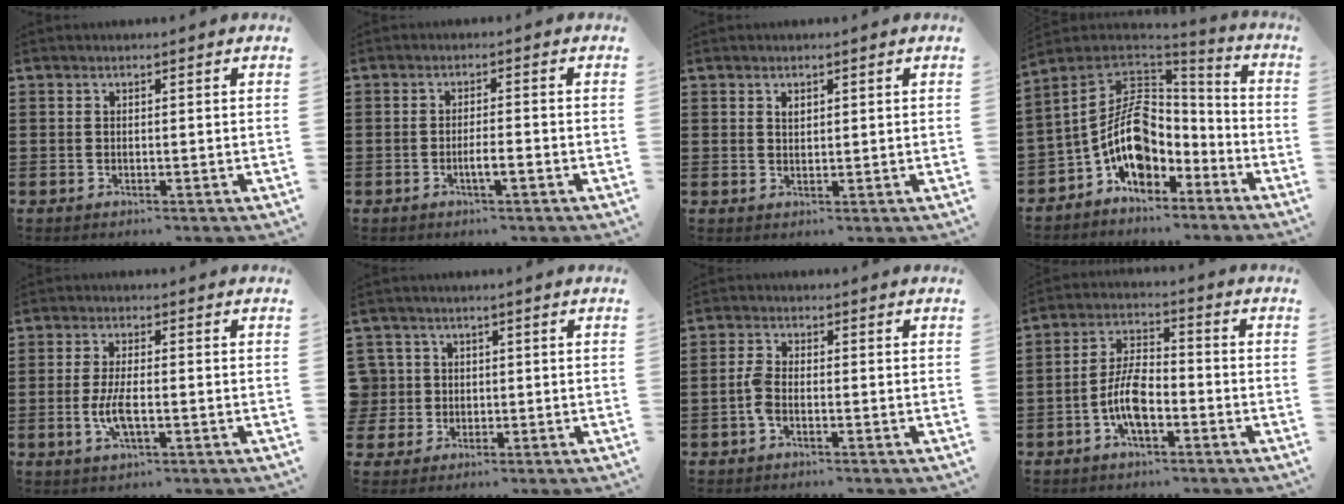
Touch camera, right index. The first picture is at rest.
{"total": 2.3, "force": [-1.2, 0.2, 1.9], "torque": [-0.033, 0.000, -0.021]}
{"total": 1.0, "force": [0.6, 0.6, 0.5], "torque": [-0.012, 0.004, 0.012]}
{"total": 12.0, "force": [-2.6, 7.7, 8.8], "torque": [-0.201, 0.003, -0.055]}
{"total": 4.8, "force": [-1.0, 1.6, 4.4], "torque": [-0.096, -0.004, -0.023]}
{"total": 4.2, "force": [0.2, 4.1, 0.5], "torque": [-0.043, 0.009, -0.003]}
{"total": 3.2, "force": [-1.2, 1.4, 2.6], "torque": [-0.070, -0.003, -0.028]}
{"total": 7.3, "force": [-2.7, 3.2, 6.0], "torque": [-0.133, 0.004, -0.057]}